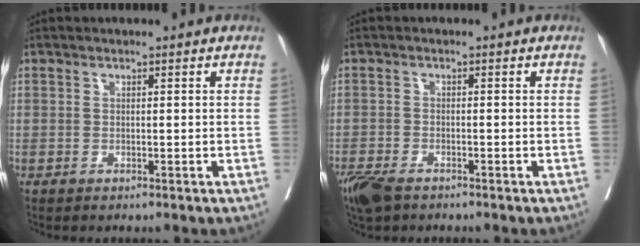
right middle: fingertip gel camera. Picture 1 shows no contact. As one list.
[{"total": 5.4, "force": [-4.1, 2.1, 2.8], "torque": [-0.053, -0.009, -0.074]}]